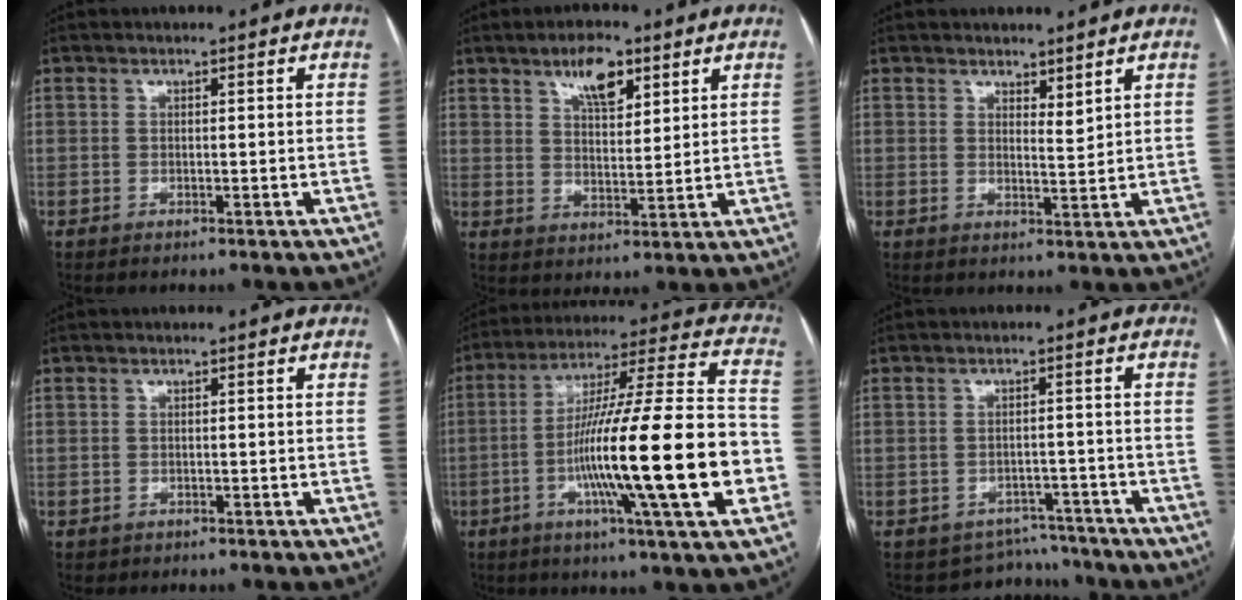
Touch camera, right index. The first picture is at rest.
{"total": 6.9, "force": [4.1, 2.7, 4.8], "torque": [-0.082, 0.004, 0.071]}
{"total": 2.4, "force": [2.1, 0.6, 1.0], "torque": [-0.016, -0.011, 0.039]}
{"total": 0.6, "force": [-0.1, 0.6, -0.1], "torque": [0.007, 0.007, -0.004]}
{"total": 24.4, "force": [-5.9, 0.5, 23.7], "torque": [-0.360, -0.010, -0.105]}
{"total": 5.7, "force": [-5.0, 2.4, -1.4], "torque": [0.029, 0.026, -0.063]}